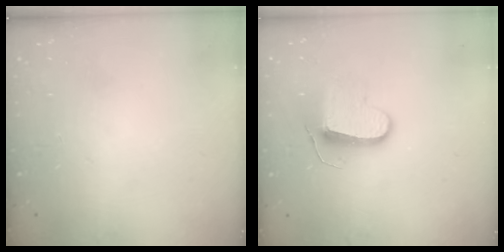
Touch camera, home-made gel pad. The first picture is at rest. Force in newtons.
{"total": 9.7, "press": 9.7, "slide": 0.4}